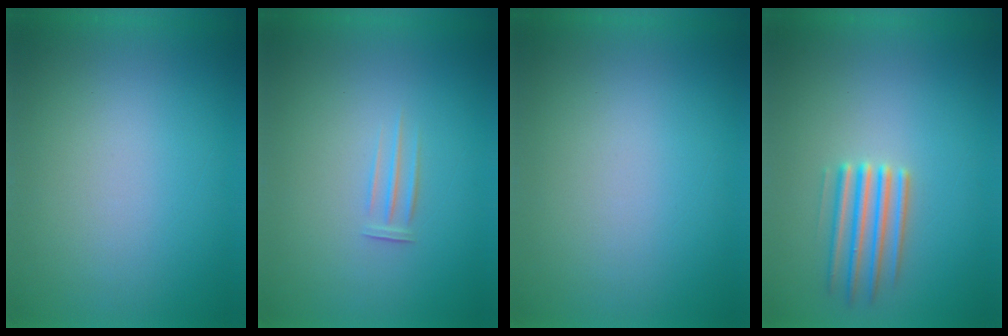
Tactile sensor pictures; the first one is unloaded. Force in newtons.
{"total": 1.9}
{"total": 1.2}
{"total": 2.5}